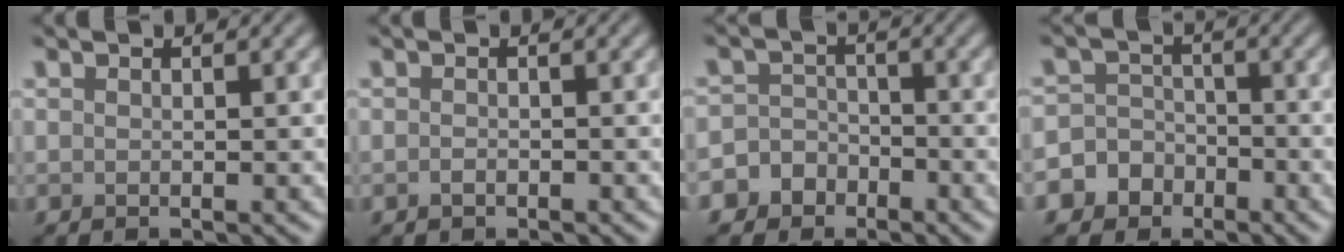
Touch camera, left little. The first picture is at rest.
{"total": 0.7, "force": [-0.4, 0.4, 0.4], "torque": [-0.008, -0.002, -0.007]}
{"total": 5.5, "force": [-3.3, 4.4, 0.4], "torque": [0.017, -0.005, -0.078]}
{"total": 7.3, "force": [-4.0, 6.1, 0.7], "torque": [-0.006, -0.005, -0.090]}